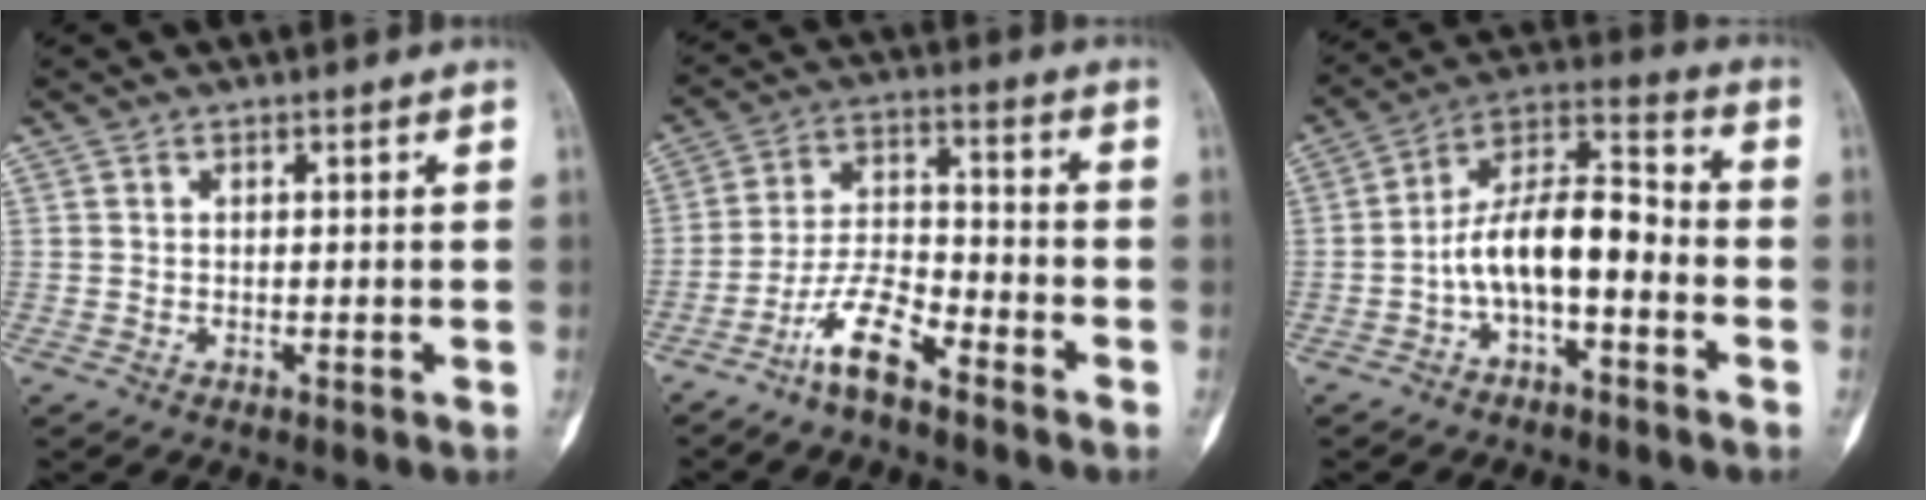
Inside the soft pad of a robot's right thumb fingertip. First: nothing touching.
{"total": 8.8, "force": [-6.4, 2.5, 5.6], "torque": [-0.114, 0.050, -0.125]}
{"total": 11.8, "force": [-3.3, 5.3, 10.0], "torque": [-0.170, 0.063, -0.067]}